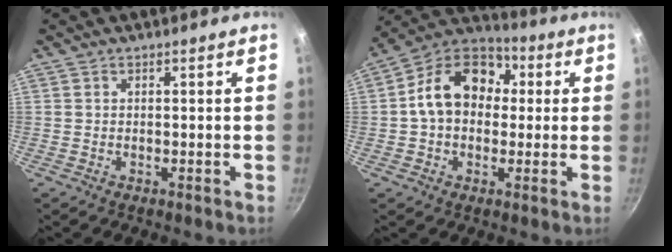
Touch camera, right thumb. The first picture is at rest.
{"total": 15.4, "force": [1.6, 11.7, 10.0], "torque": [-0.130, 0.036, 0.007]}